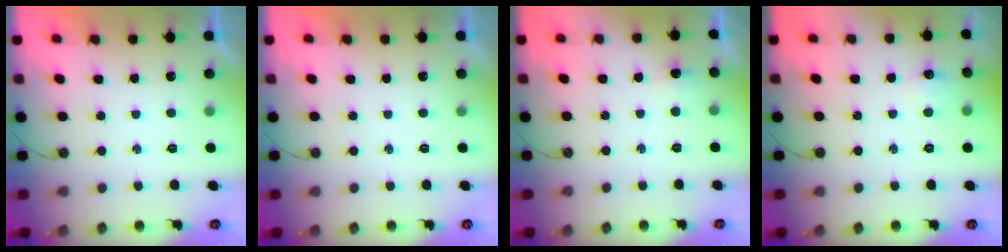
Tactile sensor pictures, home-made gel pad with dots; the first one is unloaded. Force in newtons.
{"total": 0.0}
{"total": 6.4, "press": 4.9, "slide": 4.1}
{"total": 6.4, "press": 6.3, "slide": 0.8}